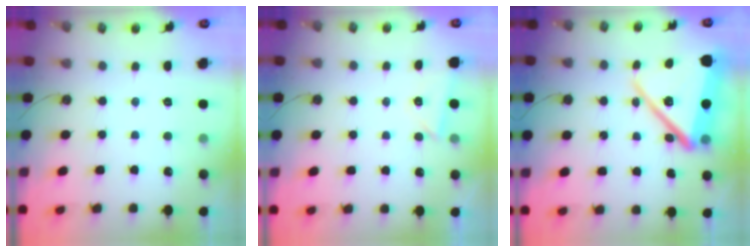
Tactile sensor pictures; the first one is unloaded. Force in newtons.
{"total": 4.0, "press": 3.4, "slide": 2.2}
{"total": 20.1, "press": 20.0, "slide": 1.6}